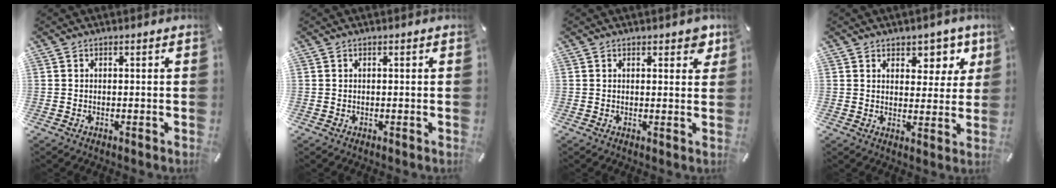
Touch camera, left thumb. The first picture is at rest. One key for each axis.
{"total": 0.0}
{"total": 3.1, "fx": 1.9, "fy": 1.7, "fz": 1.7, "tx": -0.007, "ty": -0.005, "tz": 0.027}
{"total": 6.6, "fx": 4.2, "fy": 4.6, "fz": 2.4, "tx": -0.002, "ty": -0.032, "tz": 0.066}